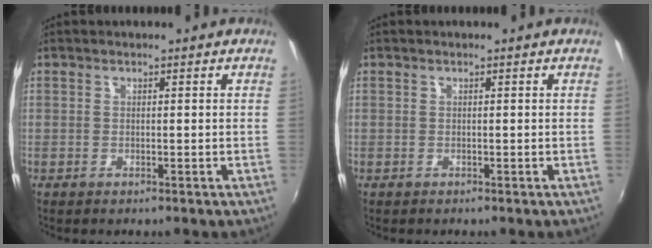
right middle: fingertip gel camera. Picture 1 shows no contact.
{"total": 0.0}